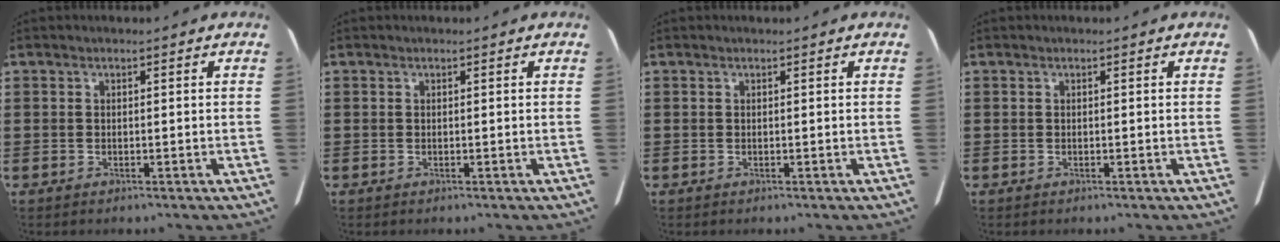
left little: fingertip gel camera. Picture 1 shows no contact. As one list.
[{"total": 0.0}, {"total": 0.0}, {"total": 0.0}]